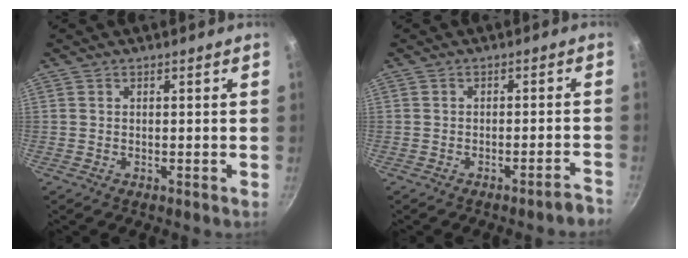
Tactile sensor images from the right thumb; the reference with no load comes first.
{"total": 3.5, "force": [-2.9, 0.2, 2.0], "torque": [-0.020, 0.033, -0.028]}